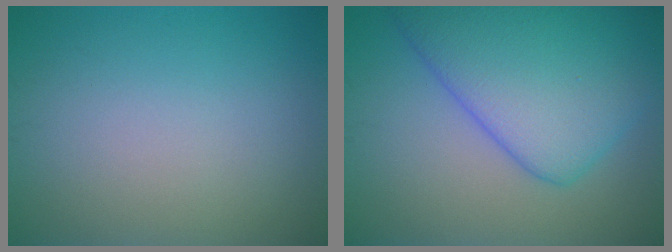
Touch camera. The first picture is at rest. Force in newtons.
{"total": 9.8, "press": 9.8, "slide": 0.2}